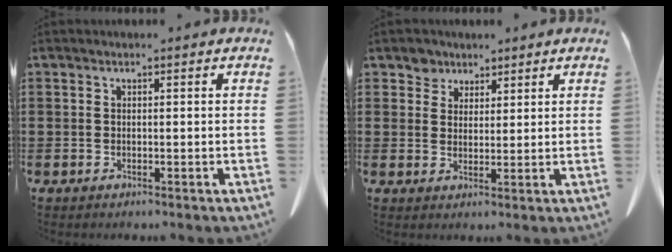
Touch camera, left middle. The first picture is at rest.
{"total": 3.5, "force": [2.5, 2.3, 0.3], "torque": [-0.020, 0.009, 0.049]}